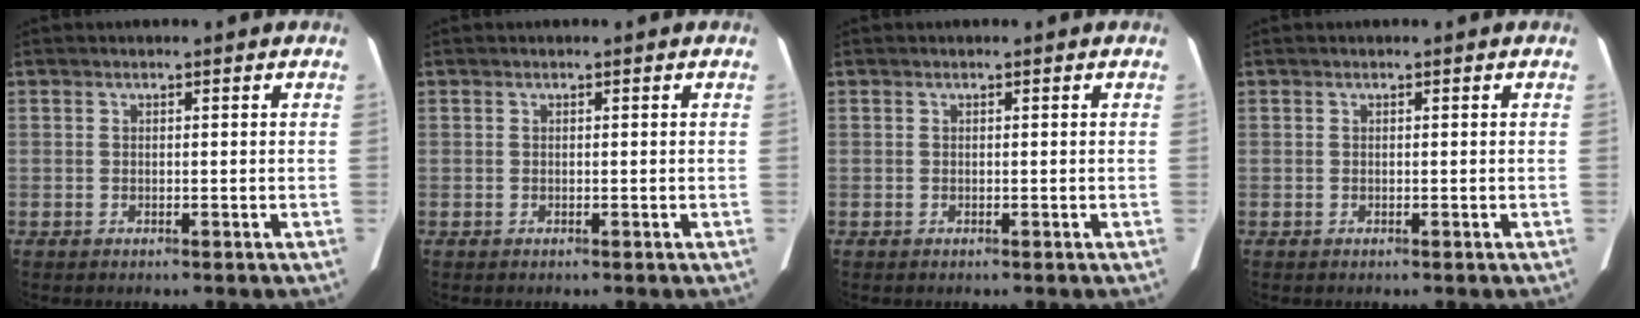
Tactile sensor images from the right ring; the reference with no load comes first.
{"total": 0.0}
{"total": 0.0}
{"total": 0.0}